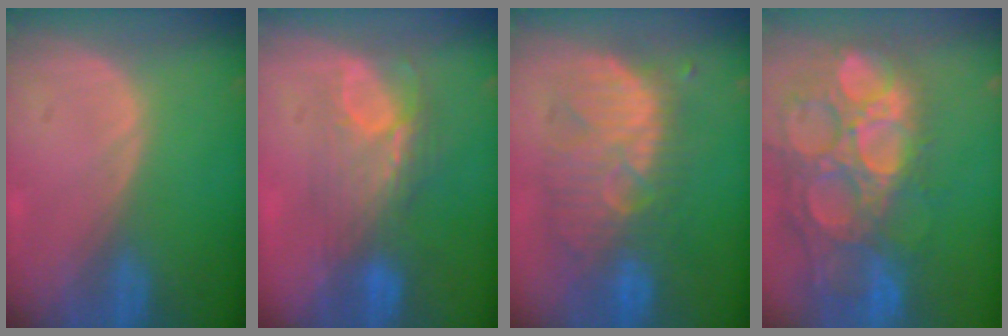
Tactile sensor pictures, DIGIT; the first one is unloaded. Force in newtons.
{"total": 7.5, "press": 7.0, "slide": 2.7}
{"total": 9.9, "press": 9.7, "slide": 2.0}
{"total": 15.8, "press": 13.1, "slide": 9.0}